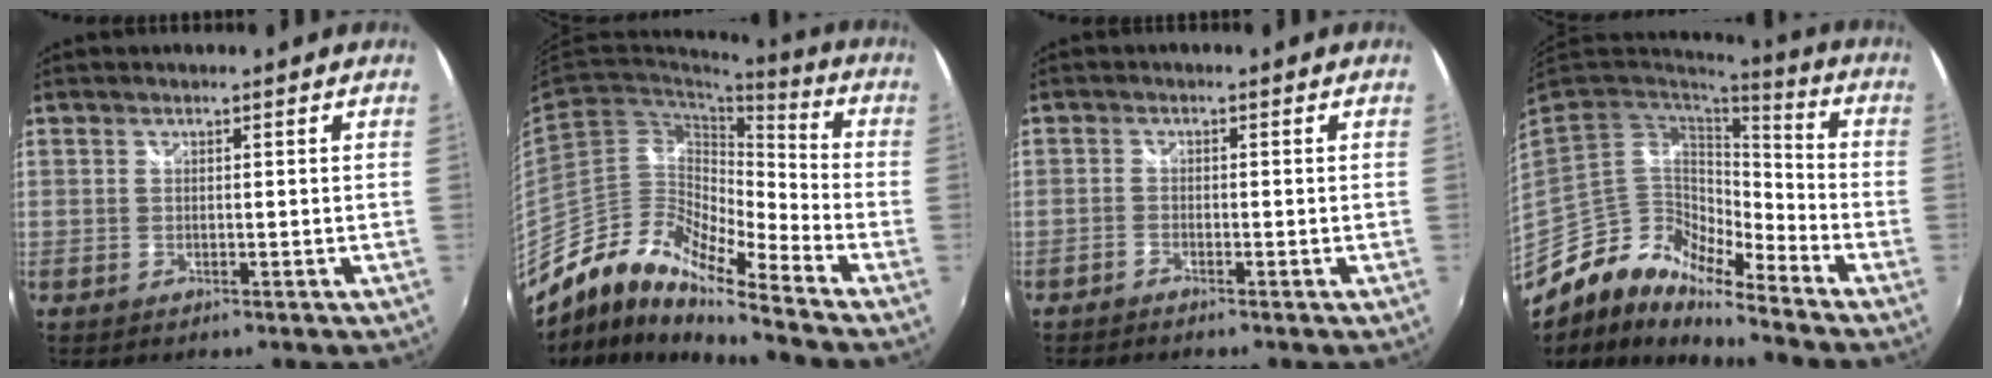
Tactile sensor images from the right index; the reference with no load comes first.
{"total": 10.9, "force": [-7.6, 2.9, 7.3], "torque": [-0.120, 0.012, -0.164]}
{"total": 1.3, "force": [-1.2, 0.2, 0.3], "torque": [-0.015, -0.002, -0.029]}
{"total": 10.4, "force": [-8.4, 3.9, 4.8], "torque": [-0.078, 0.011, -0.181]}